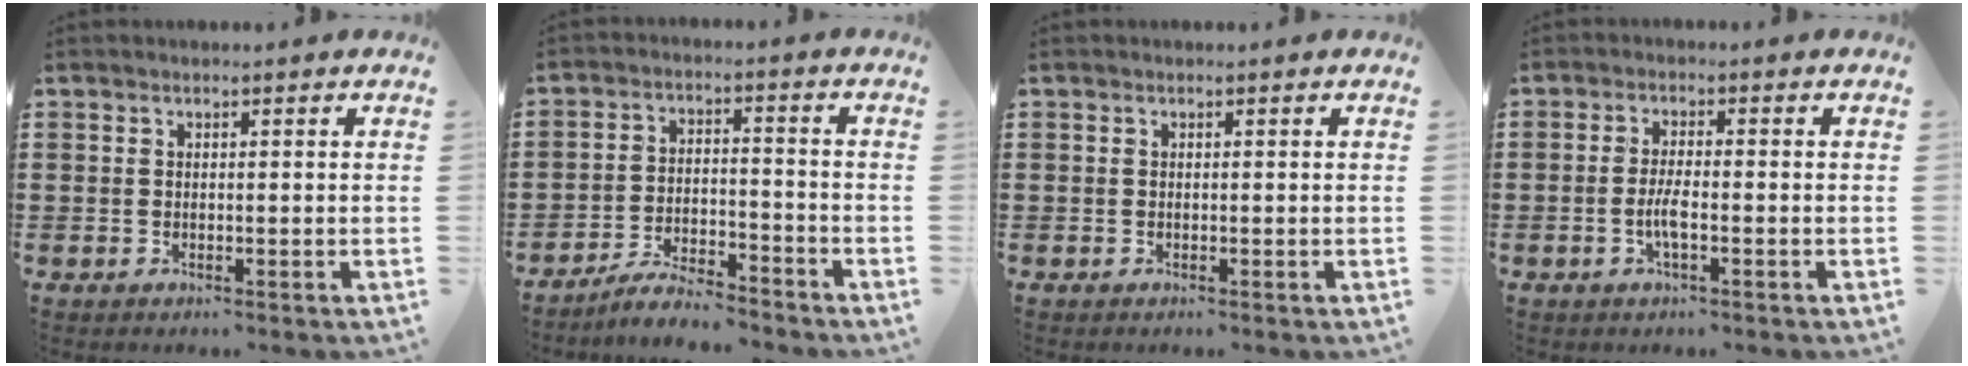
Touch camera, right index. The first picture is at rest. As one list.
[{"total": 5.4, "force": [-5.1, 0.3, 1.6], "torque": [-0.035, 0.002, -0.100]}, {"total": 0.0}, {"total": 3.2, "force": [-1.0, 0.7, 2.9], "torque": [-0.067, -0.004, -0.024]}]